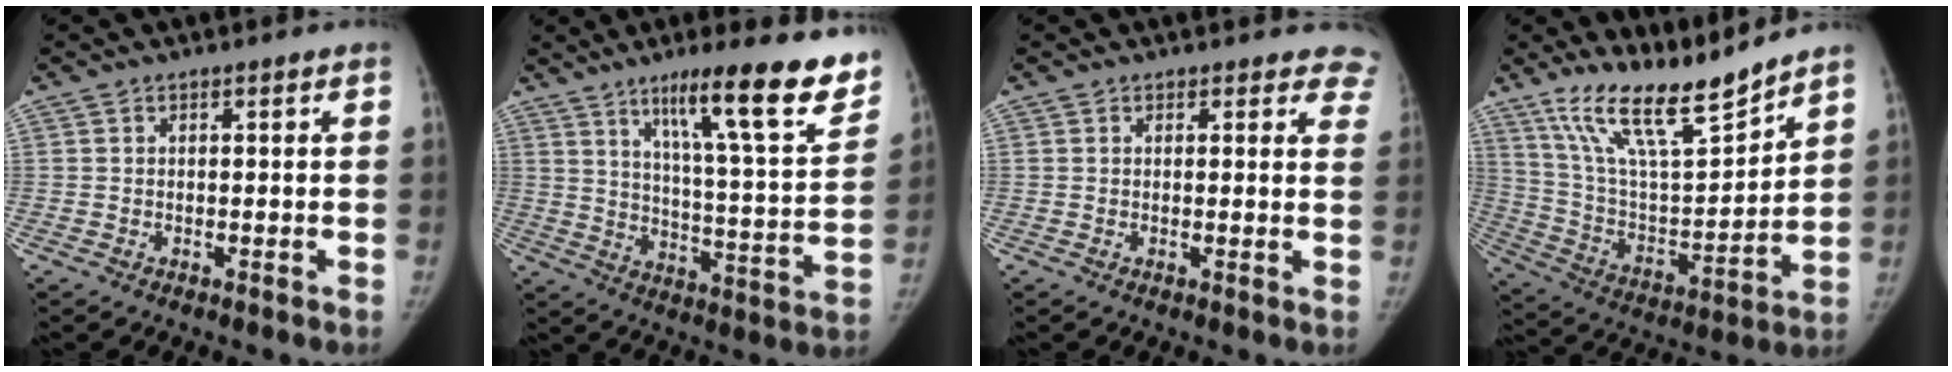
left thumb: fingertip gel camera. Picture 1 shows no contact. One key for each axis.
{"total": 22.5, "fx": 14.3, "fy": 3.5, "fz": 17.1, "tx": -0.220, "ty": -0.061, "tz": 0.217}
{"total": 5.1, "fx": 4.5, "fy": 2.2, "fz": 0.7, "tx": 0.037, "ty": -0.017, "tz": 0.022}
{"total": 16.7, "fx": 13.9, "fy": 2.8, "fz": 8.7, "tx": -0.125, "ty": -0.080, "tz": 0.263}